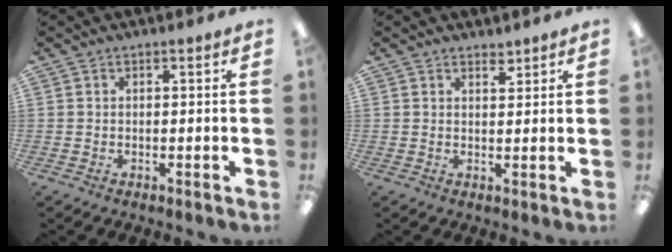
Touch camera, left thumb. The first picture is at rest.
{"total": 2.2, "force": [2.0, 0.8, 0.8], "torque": [-0.002, -0.010, 0.033]}